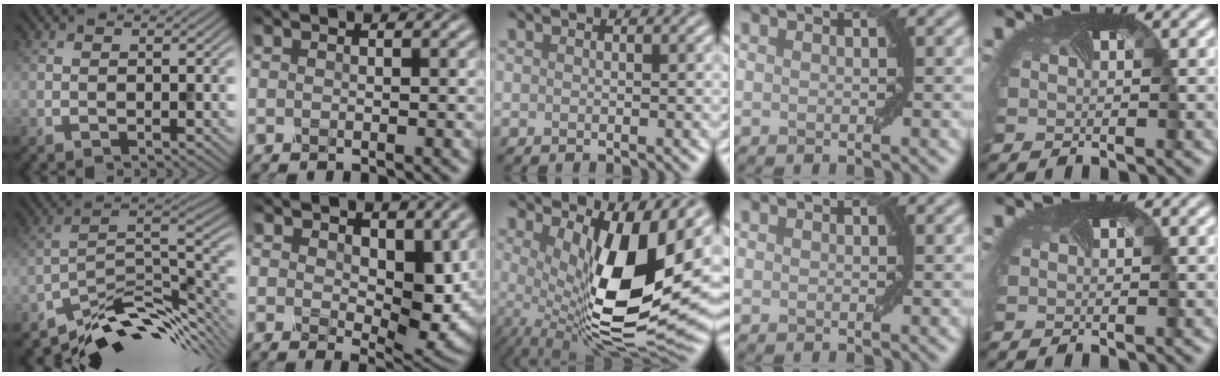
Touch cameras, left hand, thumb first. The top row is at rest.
{"thumb": {"total": 11.6, "force": [-8.3, 4.3, 6.9], "torque": [-0.110, 0.001, -0.142]}, "index": {"total": 5.9, "force": [0.8, 3.3, 4.9], "torque": [-0.086, -0.008, 0.018]}, "middle": {"total": 12.2, "force": [1.9, 3.8, 11.5], "torque": [-0.178, -0.026, 0.042]}}